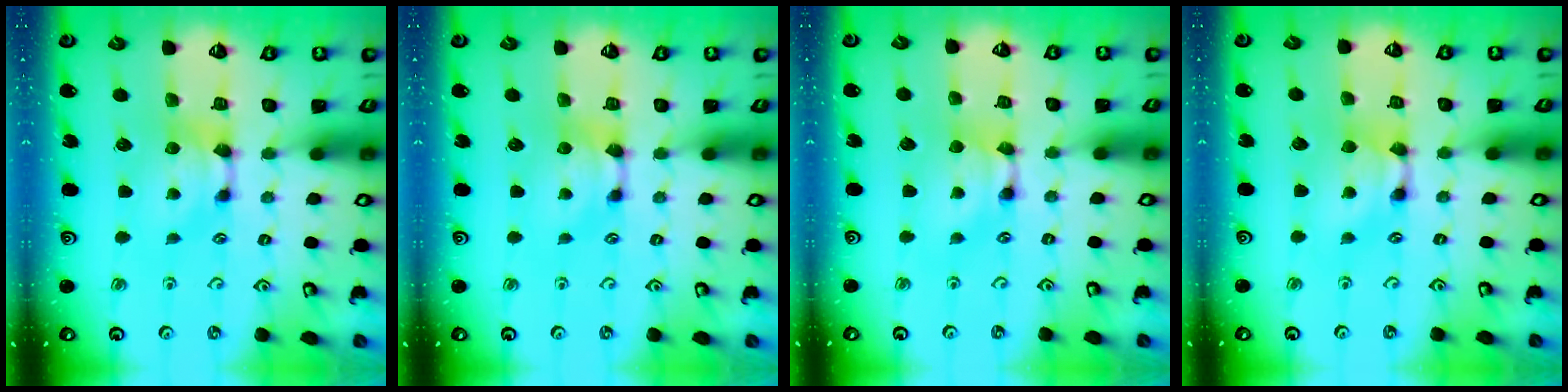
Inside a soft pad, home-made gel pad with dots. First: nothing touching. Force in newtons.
{"total": 0.0}
{"total": 1.7, "press": 1.7, "slide": 0.1}
{"total": 1.3, "press": 1.3, "slide": 0.1}